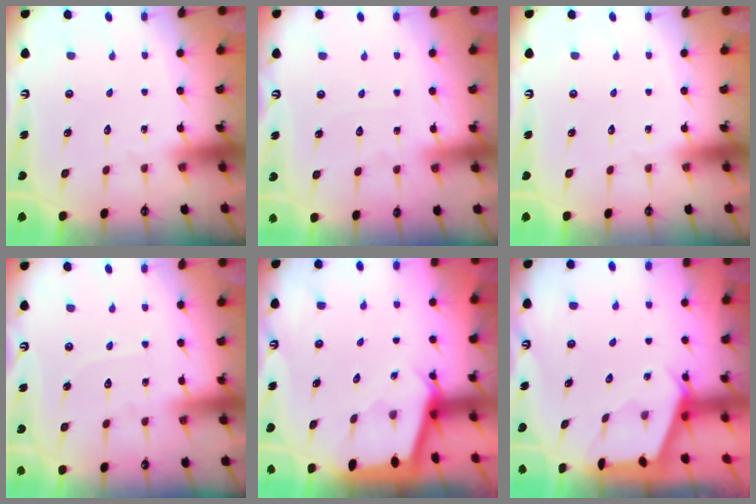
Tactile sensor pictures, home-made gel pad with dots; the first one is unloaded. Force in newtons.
{"total": 2.9, "press": 2.9, "slide": 0.4}
{"total": 0.0}
{"total": 2.9, "press": 2.9, "slide": 0.4}
{"total": 2.4, "press": 2.4, "slide": 0.1}
{"total": 2.5, "press": 2.5, "slide": 0.3}